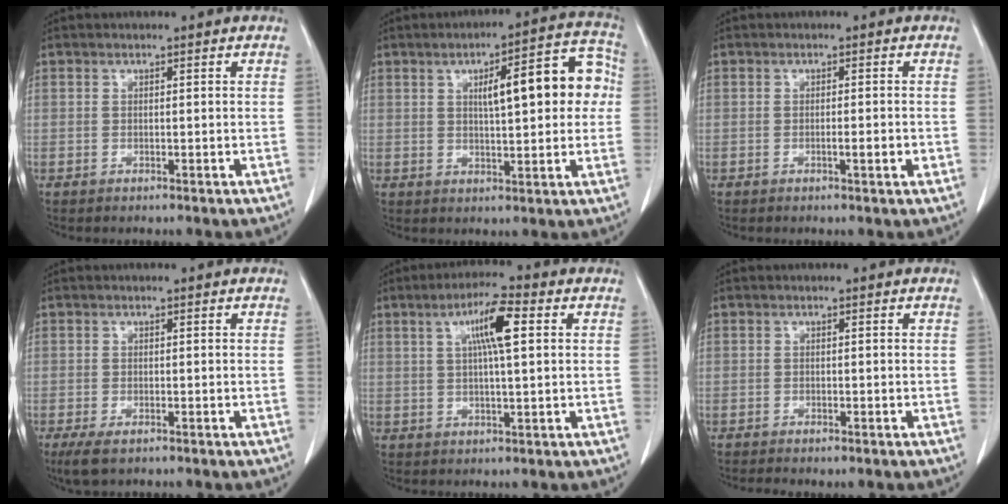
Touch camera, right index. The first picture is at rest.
{"total": 12.2, "force": [2.1, 3.1, 11.6], "torque": [-0.151, 0.037, 0.028]}
{"total": 1.9, "force": [-0.6, 0.1, 1.8], "torque": [-0.030, -0.002, -0.008]}
{"total": 3.1, "force": [-1.9, 1.0, 2.2], "torque": [-0.046, -0.009, -0.029]}
{"total": 7.3, "force": [2.2, 0.6, 6.9], "torque": [-0.124, 0.010, 0.036]}
{"total": 2.1, "force": [-1.7, 0.6, 1.2], "torque": [-0.017, -0.005, -0.019]}